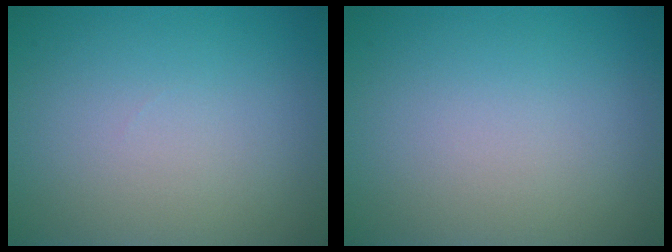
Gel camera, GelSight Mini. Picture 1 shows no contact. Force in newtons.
{"total": 0.0}